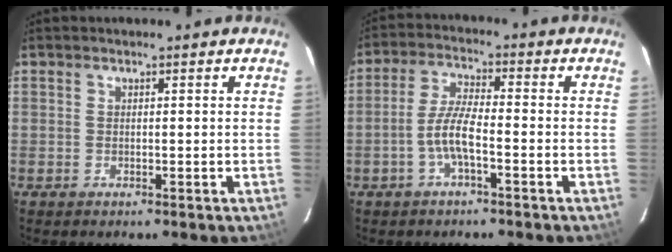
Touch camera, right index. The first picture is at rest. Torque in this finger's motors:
{"motor_torque": [0.83, -0.46, 0.58, 0.13]}